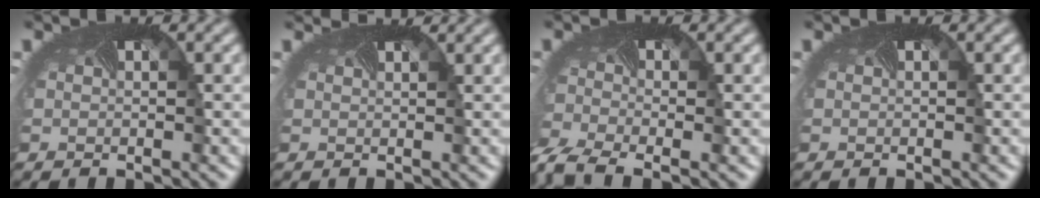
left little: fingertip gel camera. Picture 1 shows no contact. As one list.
[{"total": 1.4, "force": [1.4, -0.1, 0.0], "torque": [-0.002, 0.001, 0.016]}, {"total": 5.0, "force": [-3.9, 1.6, 2.7], "torque": [-0.075, -0.027, -0.084]}, {"total": 0.0}]